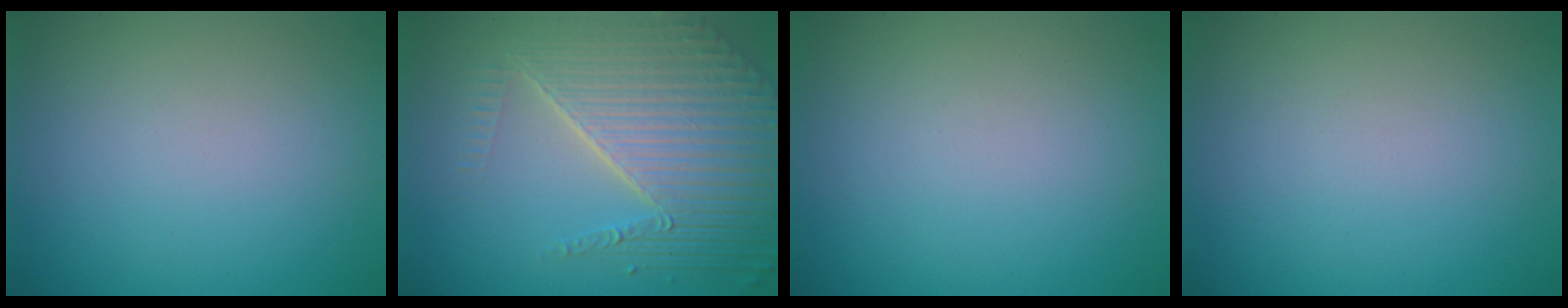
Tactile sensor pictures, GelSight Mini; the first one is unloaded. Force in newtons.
{"total": 8.7, "press": 5.8, "slide": 6.5}
{"total": 0.0}
{"total": 0.0}